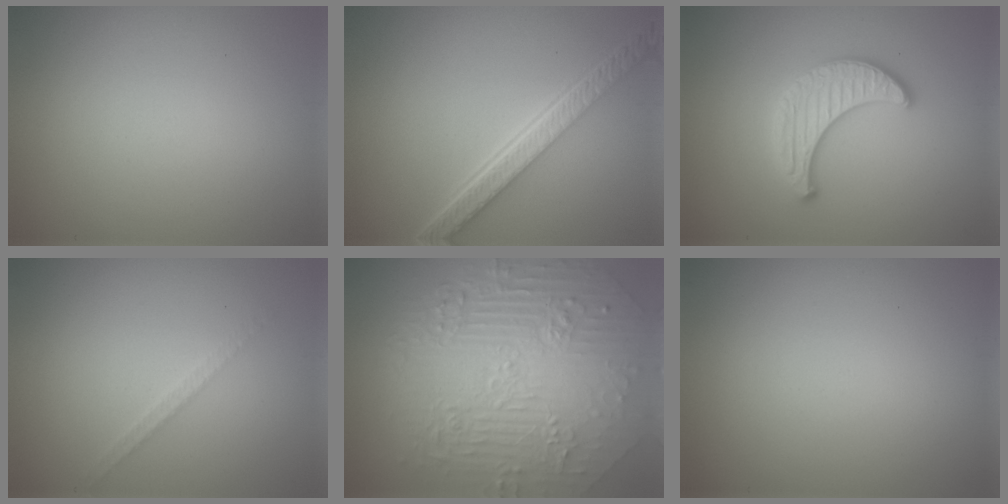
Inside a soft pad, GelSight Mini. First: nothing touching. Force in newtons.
{"total": 5.6, "press": 4.0, "slide": 3.9}
{"total": 3.3, "press": 3.2, "slide": 1.0}
{"total": 1.1, "press": 1.1, "slide": 0.2}
{"total": 10.6, "press": 7.0, "slide": 7.9}
{"total": 0.0}